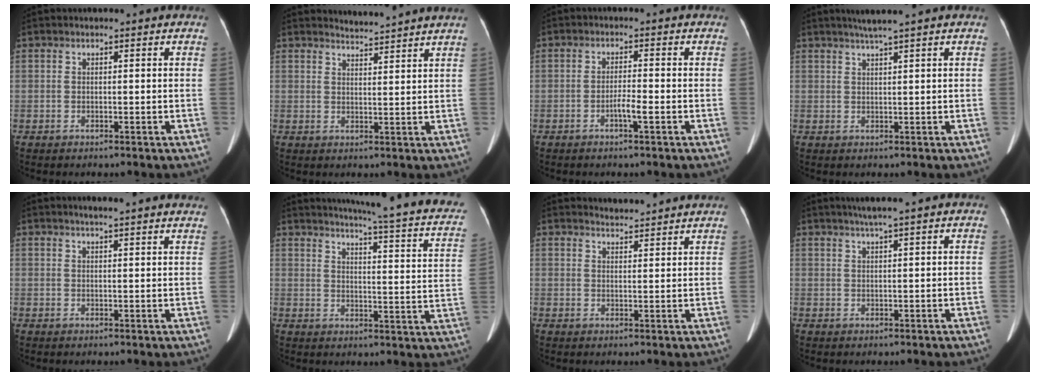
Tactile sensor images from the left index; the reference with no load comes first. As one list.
[{"total": 4.4, "force": [4.2, -1.2, 0.2], "torque": [-0.012, -0.008, 0.055]}, {"total": 2.5, "force": [-1.2, 0.0, 2.2], "torque": [-0.040, -0.001, -0.024]}, {"total": 3.0, "force": [2.4, -0.9, 1.7], "torque": [-0.029, 0.004, 0.045]}, {"total": 8.3, "force": [7.4, 0.2, 3.7], "torque": [-0.049, 0.015, 0.075]}, {"total": 20.5, "force": [17.2, 1.4, 11.1], "torque": [-0.142, -0.045, 0.188]}, {"total": 4.1, "force": [4.0, -0.3, 0.2], "torque": [-0.013, 0.006, 0.052]}, {"total": 3.1, "force": [2.3, -0.8, 1.8], "torque": [-0.032, 0.006, 0.044]}]